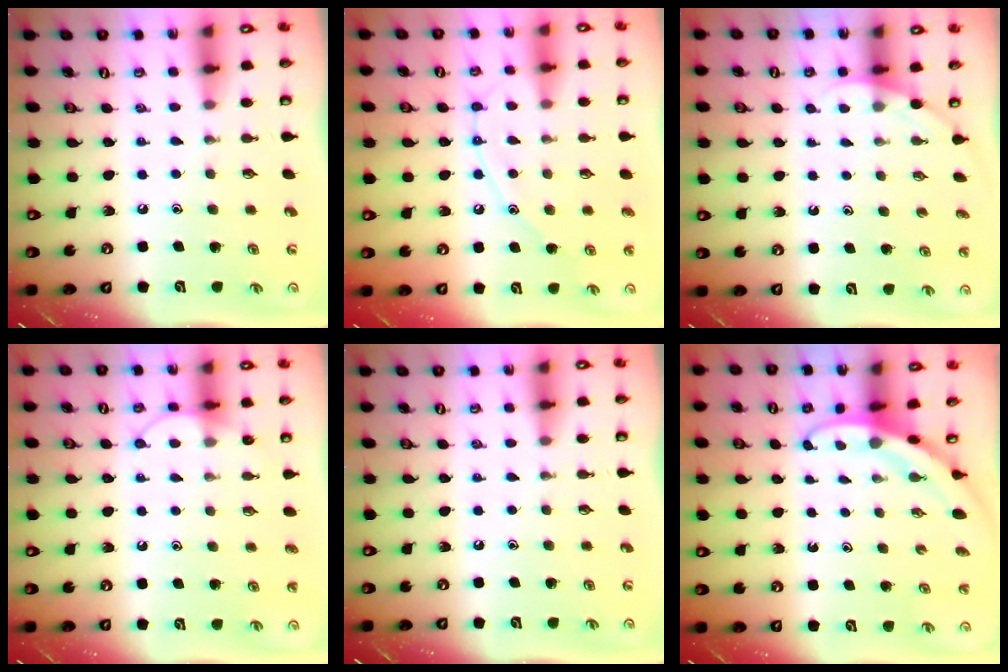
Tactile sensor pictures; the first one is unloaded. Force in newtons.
{"total": 10.5, "press": 10.4, "slide": 0.9}
{"total": 2.5, "press": 2.5, "slide": 0.2}
{"total": 6.5, "press": 6.5, "slide": 0.5}
{"total": 0.0}
{"total": 2.8, "press": 2.8, "slide": 0.1}